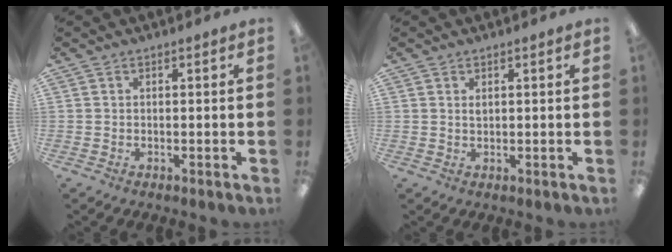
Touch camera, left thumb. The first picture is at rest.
{"total": 1.1, "force": [0.8, 0.4, 0.6], "torque": [-0.007, -0.003, 0.012]}